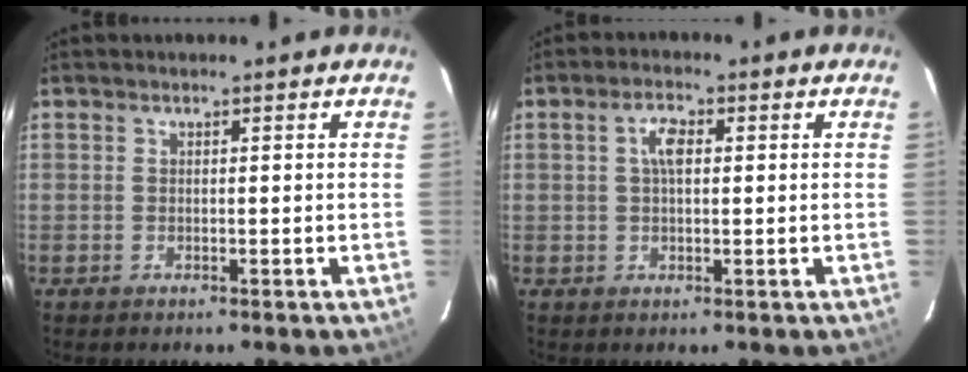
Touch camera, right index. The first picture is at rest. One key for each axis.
{"total": 3.5, "fx": 0.7, "fy": 1.6, "fz": 3.0, "tx": -0.058, "ty": 0.010, "tz": 0.014}